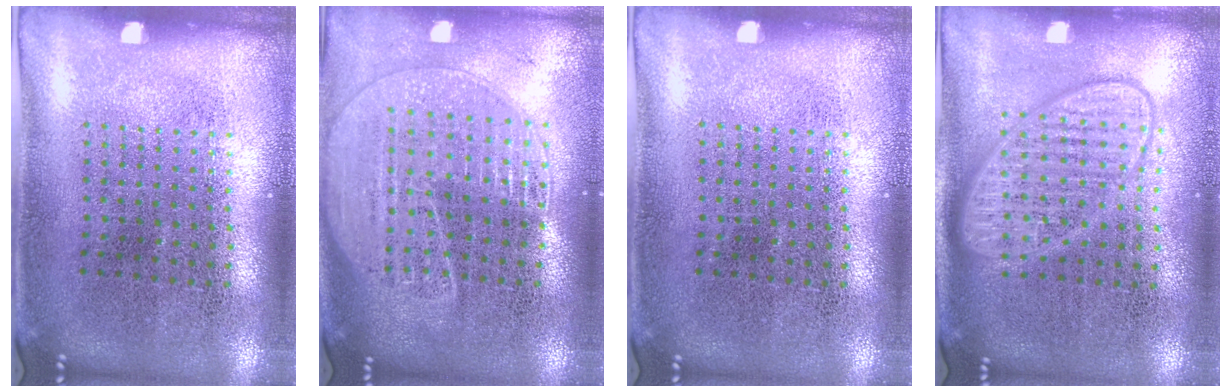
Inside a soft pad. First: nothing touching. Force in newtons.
{"total": 1.9, "press": 1.7, "slide": 0.8}
{"total": 0.0}
{"total": 2.9, "press": 2.8, "slide": 0.4}